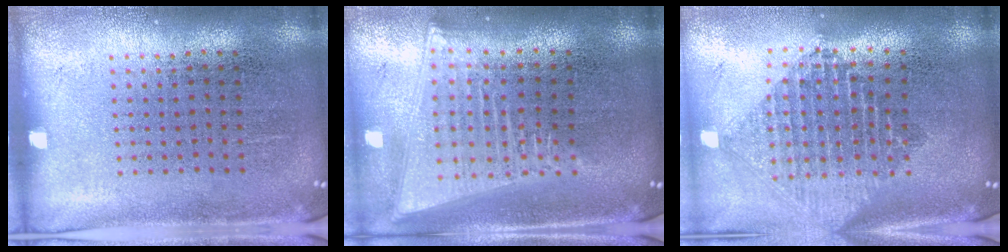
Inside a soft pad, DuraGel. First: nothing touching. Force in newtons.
{"total": 2.1, "press": 1.8, "slide": 1.1}
{"total": 2.2, "press": 1.7, "slide": 1.4}